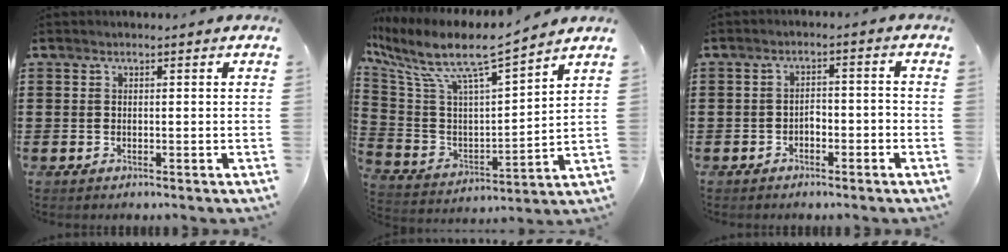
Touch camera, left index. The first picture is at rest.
{"total": 9.7, "force": [7.4, 1.6, 6.0], "torque": [-0.147, -0.050, 0.120]}
{"total": 2.3, "force": [-1.6, 1.0, 1.4], "torque": [-0.031, 0.006, -0.036]}